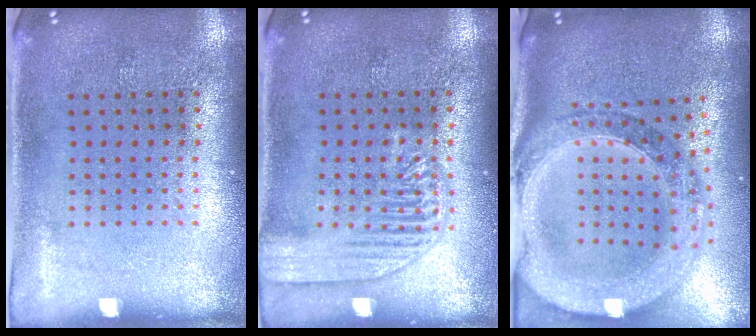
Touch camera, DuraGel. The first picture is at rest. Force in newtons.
{"total": 3.0, "press": 3.0, "slide": 0.3}
{"total": 2.6, "press": 2.3, "slide": 1.2}